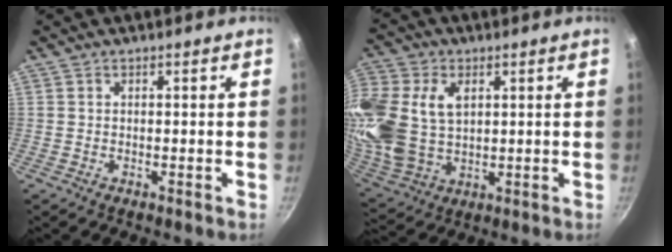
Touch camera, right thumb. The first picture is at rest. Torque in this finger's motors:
{"motor_torque": [0.08, 3.05, 1.73, 0.50, 0.27]}